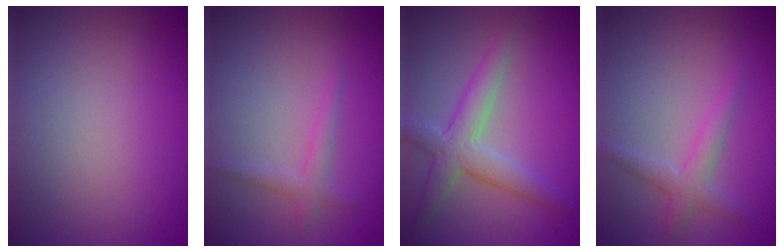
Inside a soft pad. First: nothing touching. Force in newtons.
{"total": 0.9, "press": 0.9, "slide": 0.1}
{"total": 4.0, "press": 4.0, "slide": 0.2}
{"total": 2.2, "press": 2.2, "slide": 0.1}